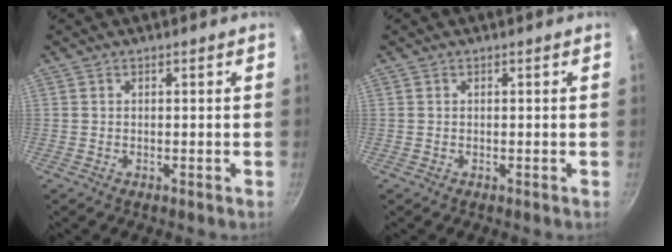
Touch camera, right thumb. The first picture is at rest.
{"total": 0.0}